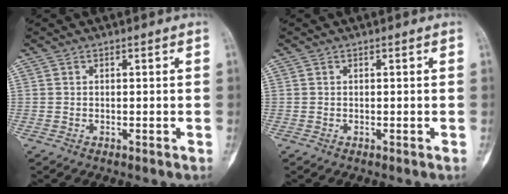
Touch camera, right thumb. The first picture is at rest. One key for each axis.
{"total": 0.0}